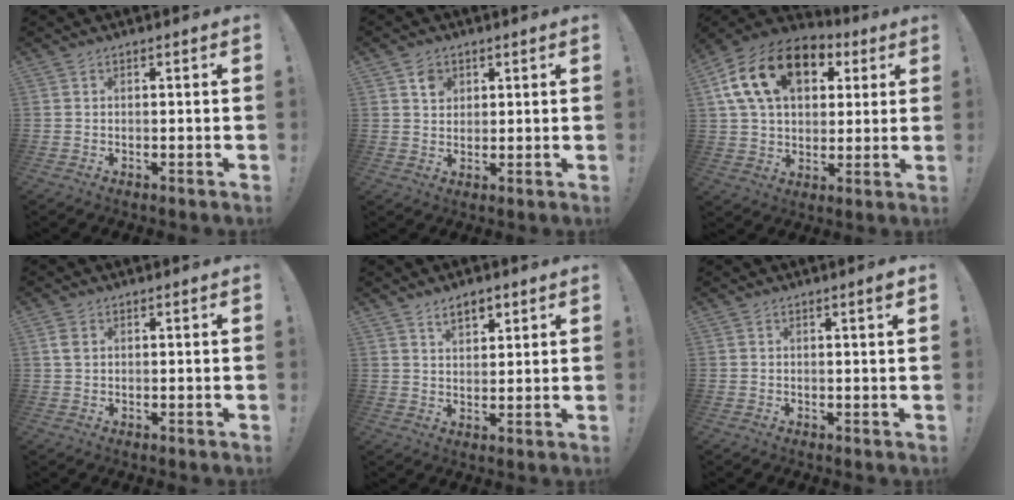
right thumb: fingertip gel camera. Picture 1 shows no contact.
{"total": 4.4, "force": [2.4, 3.6, 1.1], "torque": [-0.010, -0.008, 0.040]}
{"total": 20.1, "force": [8.2, 13.3, 12.6], "torque": [-0.221, -0.013, 0.150]}
{"total": 2.2, "force": [0.9, 1.5, 1.4], "torque": [-0.024, 0.002, 0.016]}
{"total": 5.7, "force": [3.6, 3.1, 3.0], "torque": [-0.046, -0.012, 0.065]}
{"total": 1.8, "force": [0.9, -0.2, 1.6], "torque": [-0.022, -0.004, 0.011]}